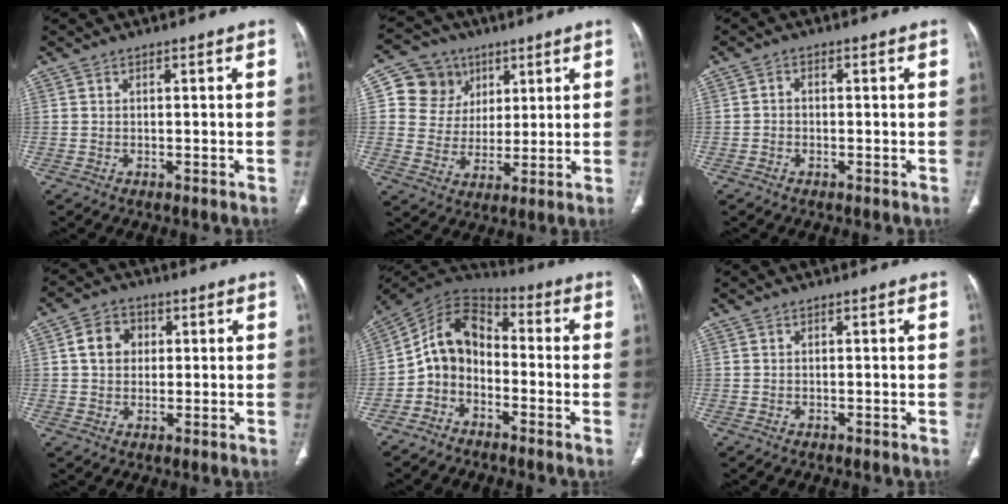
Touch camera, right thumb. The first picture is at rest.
{"total": 11.0, "force": [4.4, 9.7, 2.7], "torque": [-0.006, -0.013, 0.080]}
{"total": 1.1, "force": [-0.3, 0.9, 0.7], "torque": [-0.007, 0.005, -0.009]}
{"total": 6.5, "force": [1.3, 5.4, 3.4], "torque": [-0.035, 0.007, 0.015]}
{"total": 9.9, "force": [-3.1, 7.2, 5.9], "torque": [-0.092, 0.066, -0.074]}
{"total": 0.0}